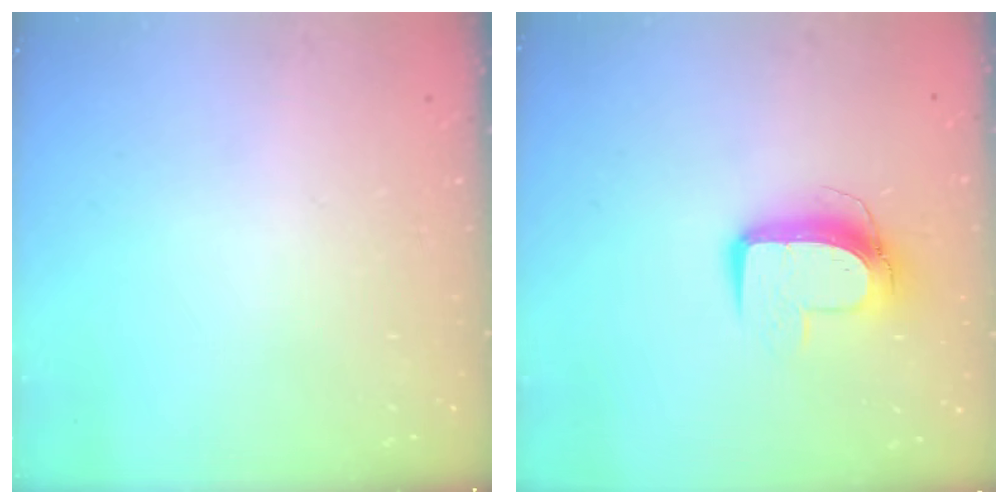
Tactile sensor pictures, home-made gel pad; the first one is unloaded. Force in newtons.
{"total": 10.2, "press": 10.2, "slide": 0.6}